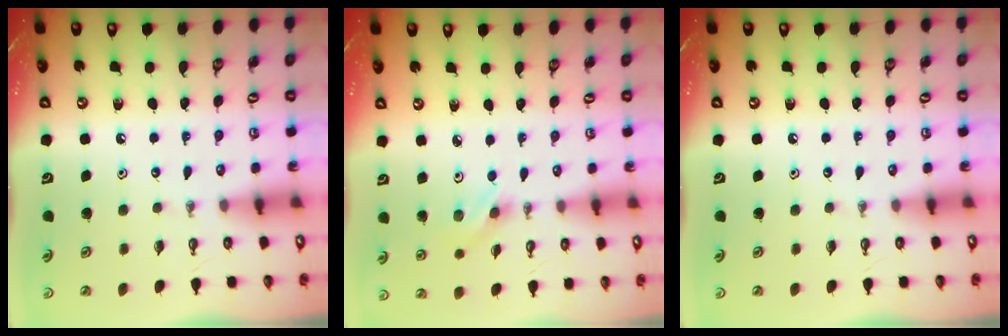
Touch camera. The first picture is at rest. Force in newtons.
{"total": 2.6, "press": 2.3, "slide": 1.1}
{"total": 0.0}